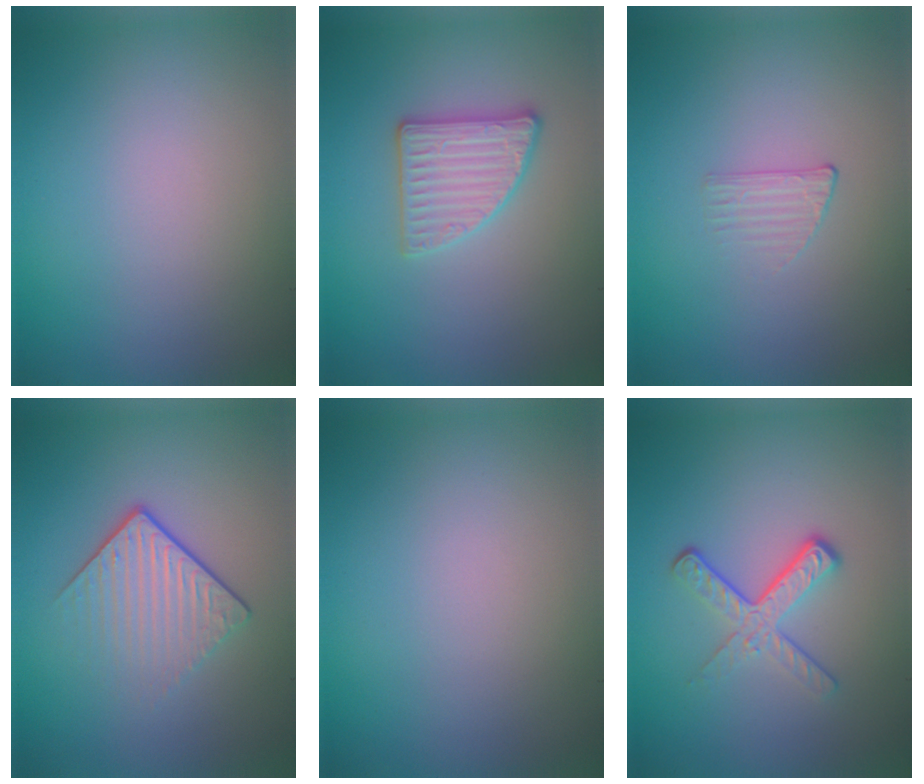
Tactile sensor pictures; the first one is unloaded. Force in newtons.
{"total": 2.9, "press": 2.8, "slide": 0.5}
{"total": 1.0, "press": 0.3, "slide": 1.0}
{"total": 4.2, "press": 2.6, "slide": 3.3}
{"total": 0.0}
{"total": 3.7, "press": 2.3, "slide": 3.0}